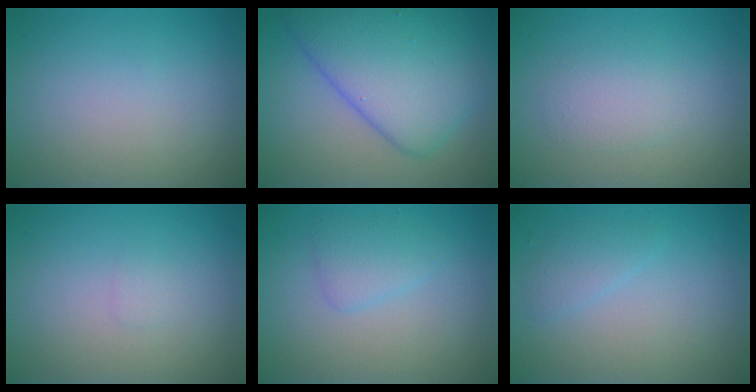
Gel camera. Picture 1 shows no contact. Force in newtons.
{"total": 9.0, "press": 9.0, "slide": 0.2}
{"total": 2.0, "press": 2.0, "slide": 0.0}
{"total": 0.6, "press": 0.6, "slide": 0.0}
{"total": 1.8, "press": 1.8, "slide": 0.1}
{"total": 1.3, "press": 1.3, "slide": 0.0}